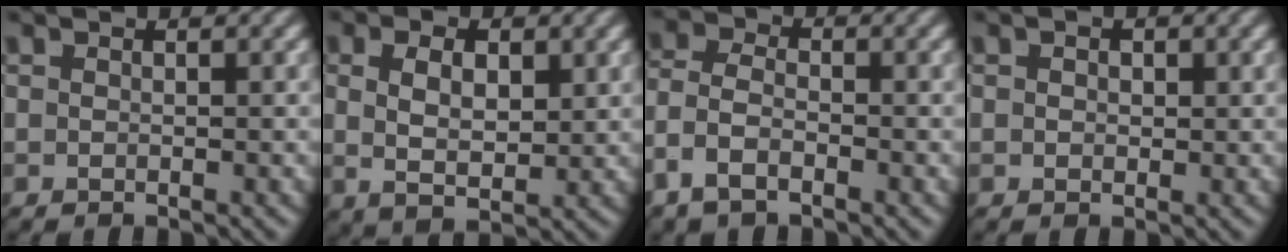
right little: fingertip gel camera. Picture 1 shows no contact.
{"total": 5.1, "force": [0.6, 3.2, 4.0], "torque": [-0.062, -0.003, 0.012]}
{"total": 4.3, "force": [-1.8, 3.0, 2.4], "torque": [-0.061, -0.024, -0.026]}
{"total": 1.0, "force": [0.2, 0.8, 0.6], "torque": [-0.004, -0.004, 0.006]}